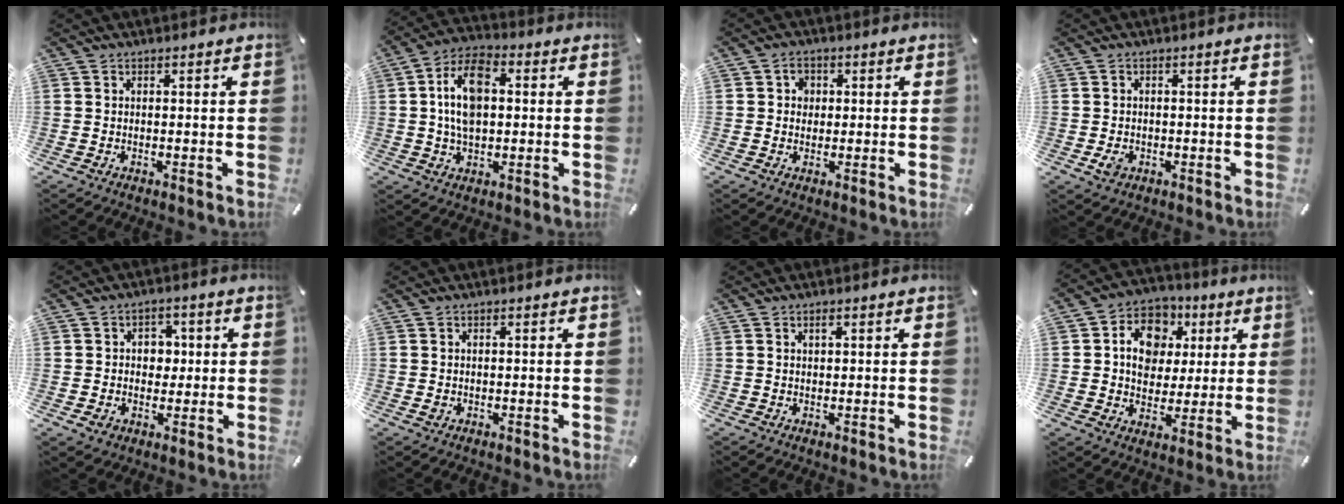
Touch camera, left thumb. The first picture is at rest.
{"total": 11.4, "force": [1.0, 7.1, 8.8], "torque": [-0.172, 0.007, 0.016]}
{"total": 3.1, "force": [0.3, 2.9, 1.2], "torque": [-0.012, 0.002, -0.001]}
{"total": 2.6, "force": [-0.8, 2.1, 1.4], "torque": [-0.031, 0.002, -0.016]}
{"total": 6.4, "force": [0.0, 6.0, 2.3], "torque": [-0.025, 0.006, -0.004]}
{"total": 0.7, "force": [-0.1, 0.6, 0.3], "torque": [-0.005, 0.003, -0.002]}
{"total": 0.9, "force": [0.4, 0.5, 0.6], "torque": [-0.012, 0.003, 0.008]}
{"total": 11.3, "force": [2.5, 9.8, 5.0], "torque": [-0.079, -0.006, 0.049]}